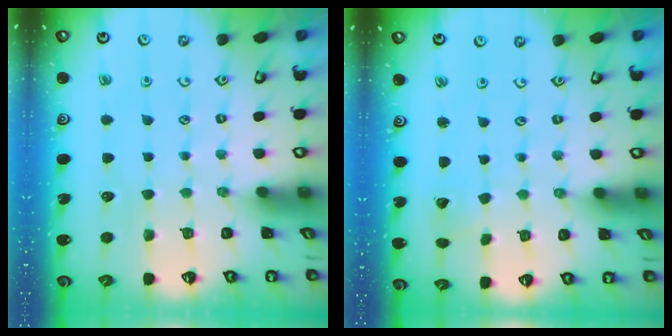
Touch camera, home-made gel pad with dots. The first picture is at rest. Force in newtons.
{"total": 2.7, "press": 2.7, "slide": 0.2}